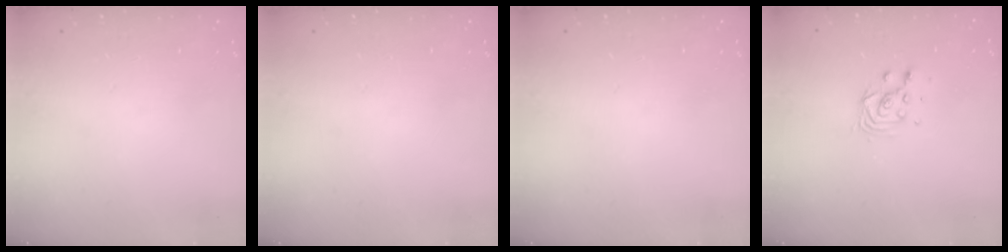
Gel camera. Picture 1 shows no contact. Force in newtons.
{"total": 0.0}
{"total": 0.0}
{"total": 4.9, "press": 4.9, "slide": 0.4}